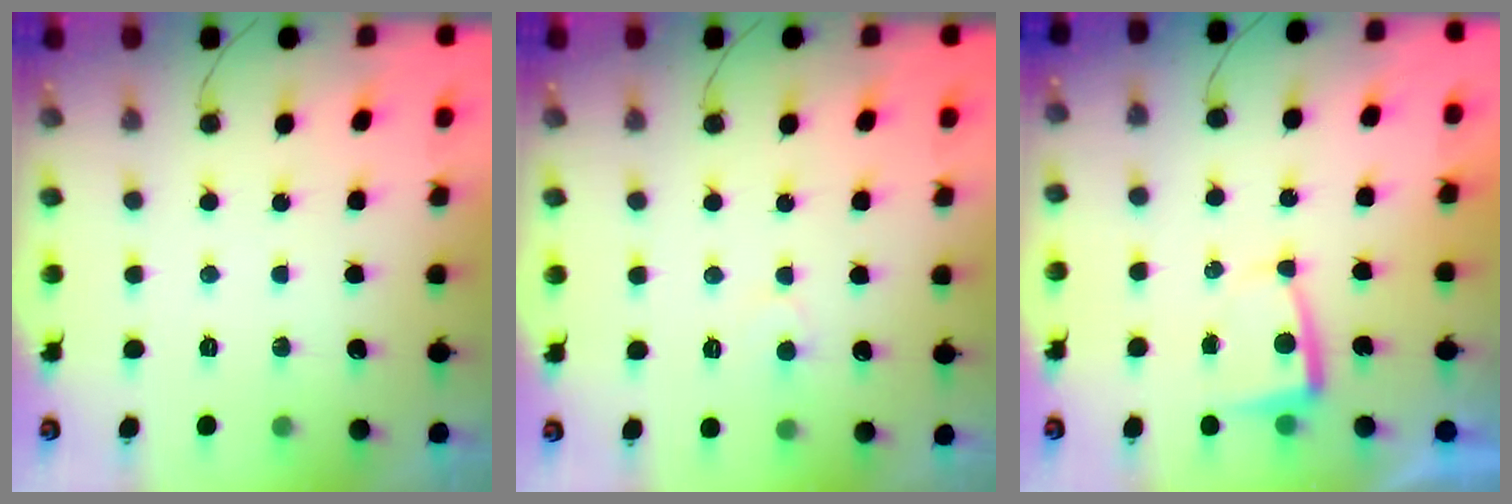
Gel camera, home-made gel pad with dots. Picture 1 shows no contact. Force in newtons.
{"total": 6.1, "press": 6.1, "slide": 0.4}
{"total": 2.9, "press": 2.9, "slide": 0.4}